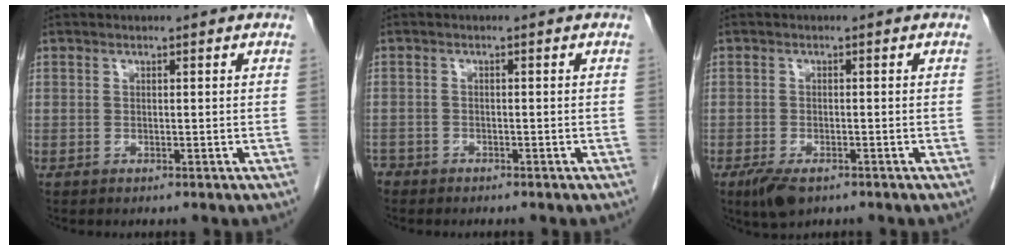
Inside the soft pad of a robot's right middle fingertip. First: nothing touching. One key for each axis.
{"total": 2.2, "fx": -1.9, "fy": 1.2, "fz": 0.2, "tx": -0.004, "ty": 0.002, "tz": -0.036}
{"total": 4.3, "fx": -2.6, "fy": 1.7, "fz": 2.9, "tx": -0.060, "ty": -0.008, "tz": -0.042}